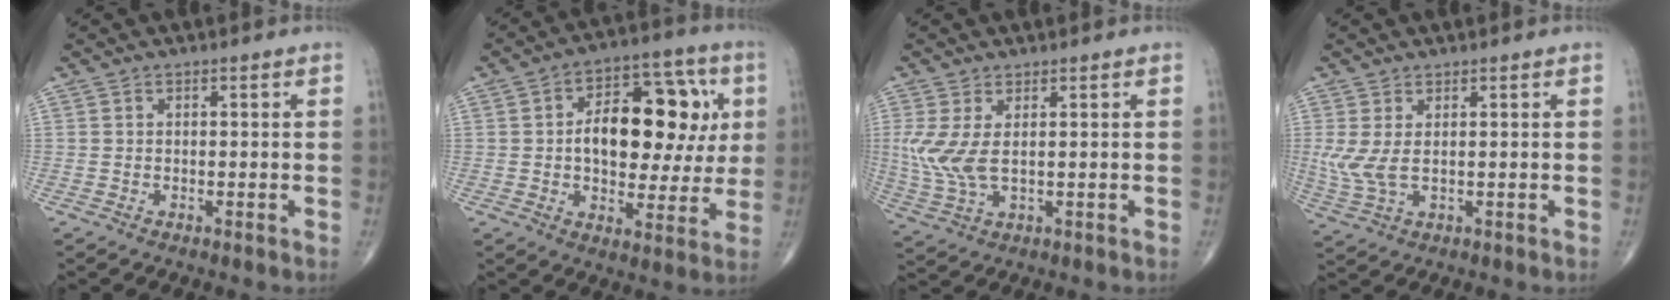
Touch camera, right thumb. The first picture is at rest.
{"total": 19.4, "force": [2.6, 11.2, 15.6], "torque": [-0.181, 0.024, 0.041]}
{"total": 7.1, "force": [1.0, 3.1, 6.3], "torque": [-0.165, -0.008, 0.031]}
{"total": 5.1, "force": [0.8, 2.2, 4.6], "torque": [-0.122, -0.004, 0.024]}